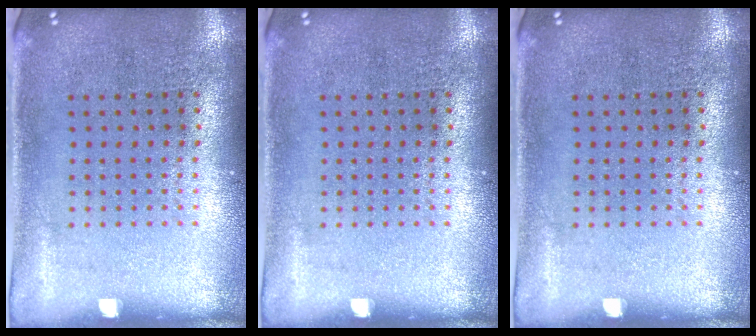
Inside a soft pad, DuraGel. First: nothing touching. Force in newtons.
{"total": 0.0}
{"total": 0.0}